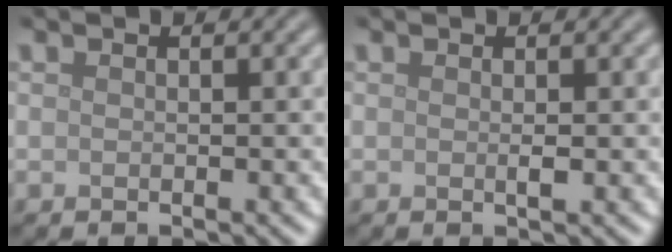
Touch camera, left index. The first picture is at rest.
{"total": 0.7, "force": [0.0, 0.1, 0.7], "torque": [-0.014, -0.002, 0.000]}